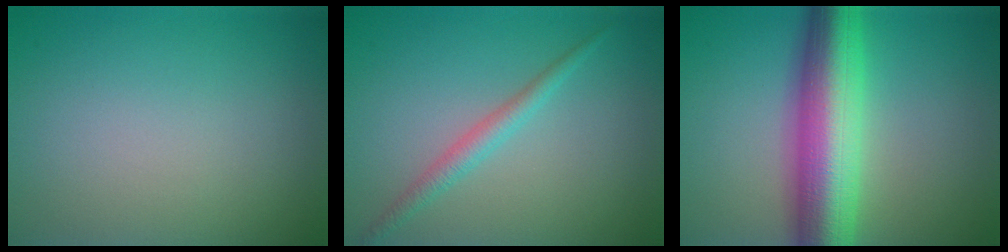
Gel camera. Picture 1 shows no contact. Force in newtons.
{"total": 2.0, "press": 2.0, "slide": 0.0}
{"total": 10.3, "press": 10.3, "slide": 0.2}